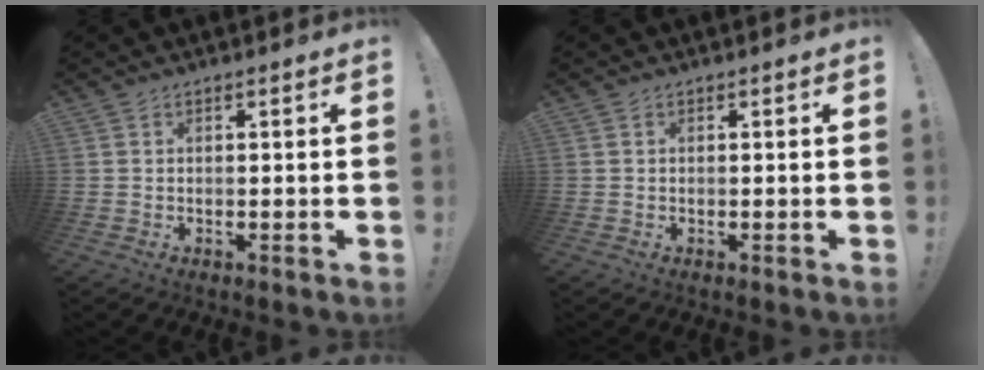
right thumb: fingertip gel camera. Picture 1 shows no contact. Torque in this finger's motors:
{"motor_torque": [-0.02, -0.10, -0.07, -0.15, 0.01]}